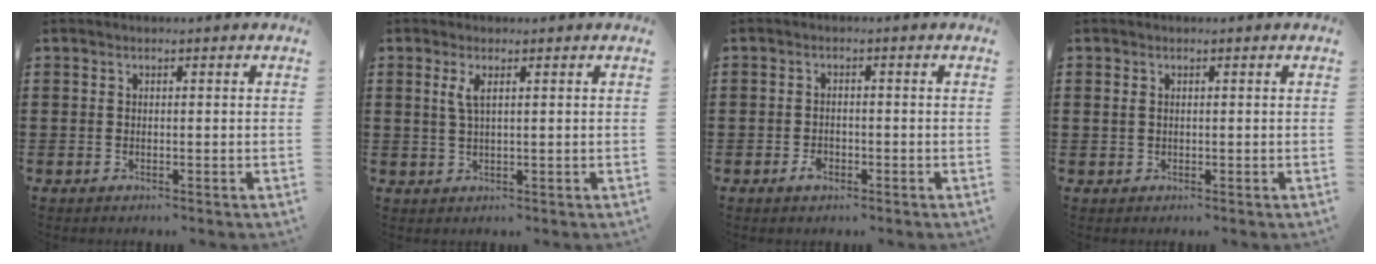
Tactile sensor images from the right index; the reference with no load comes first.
{"total": 2.3, "force": [0.9, 0.5, 2.1], "torque": [-0.045, 0.002, 0.014]}
{"total": 1.8, "force": [-1.1, 0.9, 1.1], "torque": [-0.021, 0.000, -0.020]}
{"total": 1.0, "force": [0.2, 0.8, 0.6], "torque": [-0.014, 0.006, 0.004]}